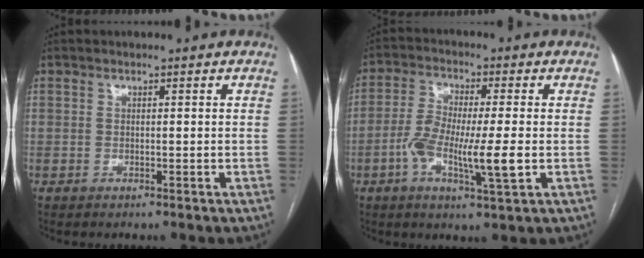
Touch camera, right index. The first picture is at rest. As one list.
[{"total": 9.7, "force": [-2.3, 1.1, 9.4], "torque": [-0.178, -0.006, -0.045]}]